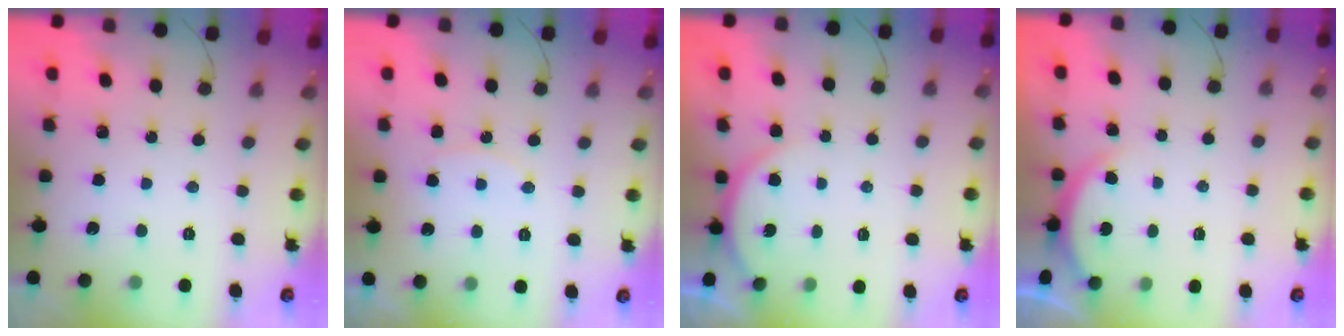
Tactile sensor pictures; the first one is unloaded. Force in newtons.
{"total": 7.7, "press": 7.7, "slide": 0.8}
{"total": 4.8, "press": 4.7, "slide": 0.5}
{"total": 2.0, "press": 2.0, "slide": 0.5}